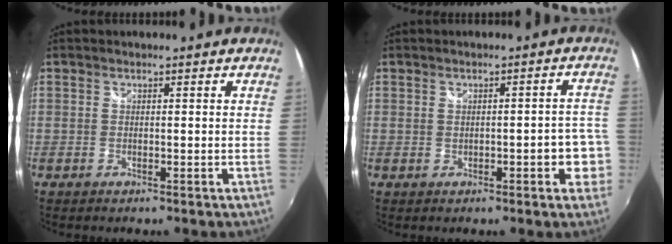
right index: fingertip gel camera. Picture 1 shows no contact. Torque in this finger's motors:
{"motor_torque": [1.39, 0.47, 0.34, 0.02]}